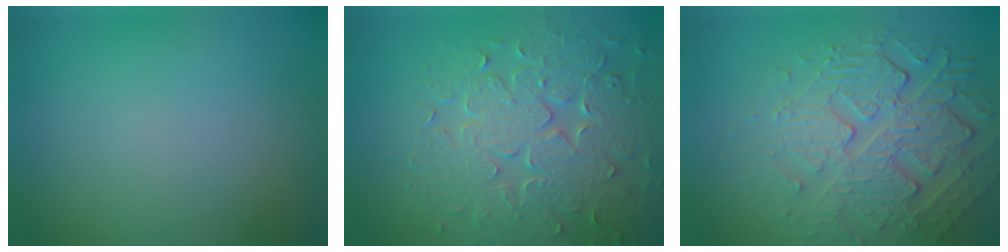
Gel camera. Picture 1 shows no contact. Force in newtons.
{"total": 7.7, "press": 6.1, "slide": 4.7}
{"total": 6.7, "press": 5.0, "slide": 4.5}